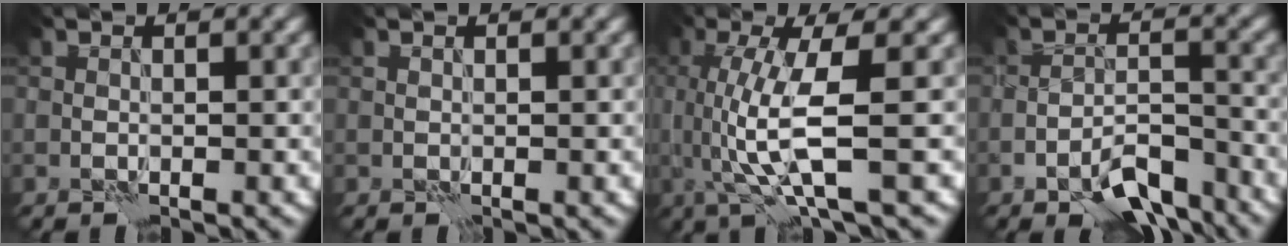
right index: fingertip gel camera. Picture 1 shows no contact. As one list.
[{"total": 0.0}, {"total": 7.3, "force": [0.0, 1.8, 7.0], "torque": [-0.137, -0.007, 0.004]}, {"total": 6.2, "force": [-4.1, 2.3, 4.1], "torque": [-0.066, 0.001, -0.070]}]